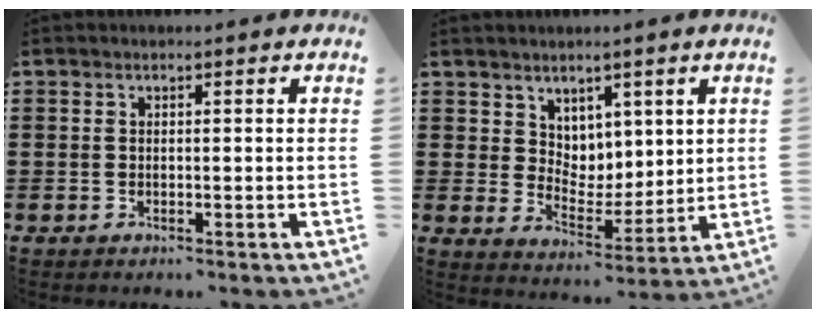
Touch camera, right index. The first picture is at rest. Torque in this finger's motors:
{"motor_torque": [-0.15, 0.18, 0.11, 0.02]}